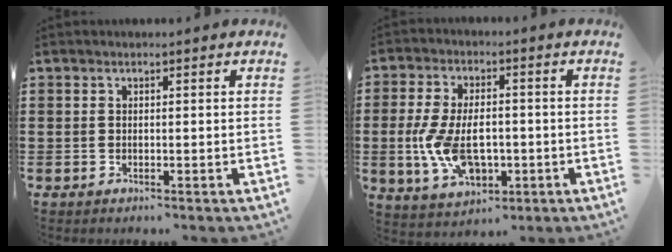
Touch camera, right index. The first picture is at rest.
{"total": 9.4, "force": [-1.3, 5.3, 7.6], "torque": [-0.174, 0.006, -0.028]}